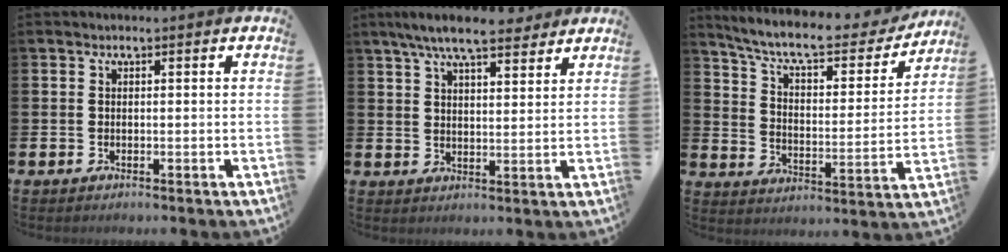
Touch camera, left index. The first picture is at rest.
{"total": 7.6, "force": [6.8, 1.5, 3.2], "torque": [-0.065, -0.022, 0.120]}
{"total": 9.2, "force": [8.1, 2.0, 3.9], "torque": [-0.103, -0.052, 0.133]}